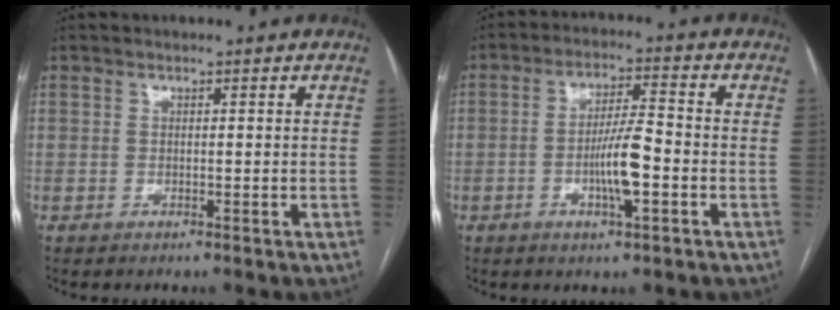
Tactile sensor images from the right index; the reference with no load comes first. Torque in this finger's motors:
{"motor_torque": [0.91, 0.13, 0.21, 0.08]}